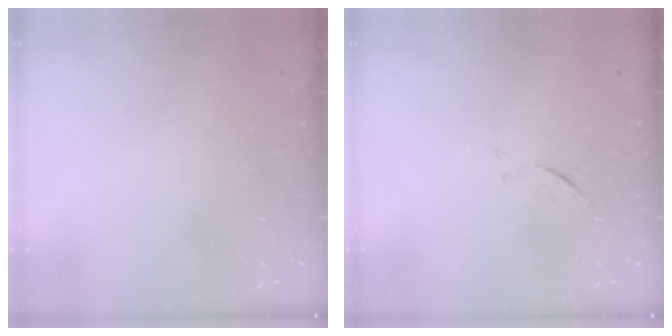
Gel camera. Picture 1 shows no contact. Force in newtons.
{"total": 5.8, "press": 5.8, "slide": 0.5}